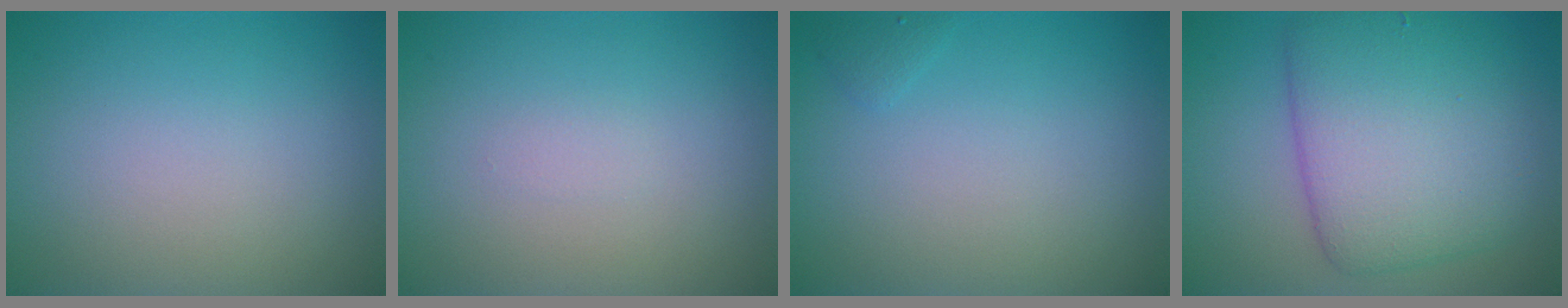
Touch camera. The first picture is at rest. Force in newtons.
{"total": 0.5, "press": 0.5, "slide": 0.0}
{"total": 0.6, "press": 0.6, "slide": 0.1}
{"total": 8.7, "press": 8.7, "slide": 0.2}